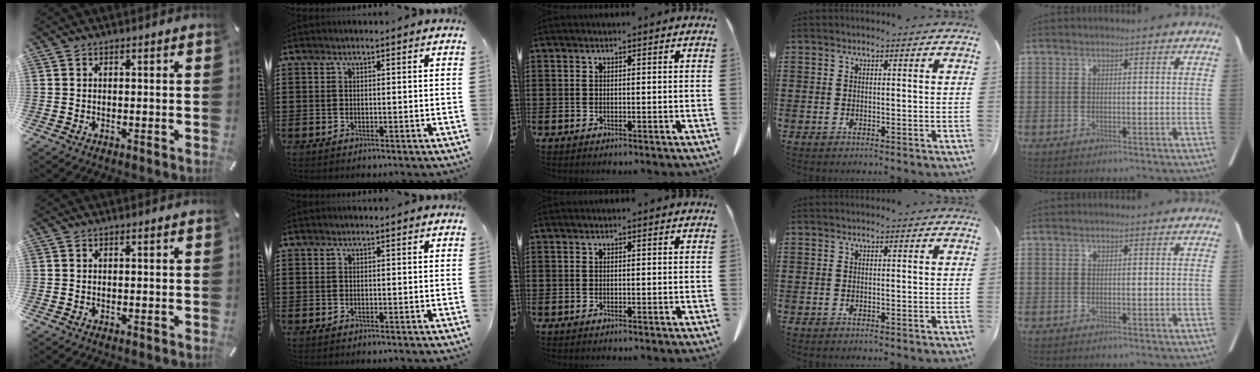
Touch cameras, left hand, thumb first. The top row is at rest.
{}